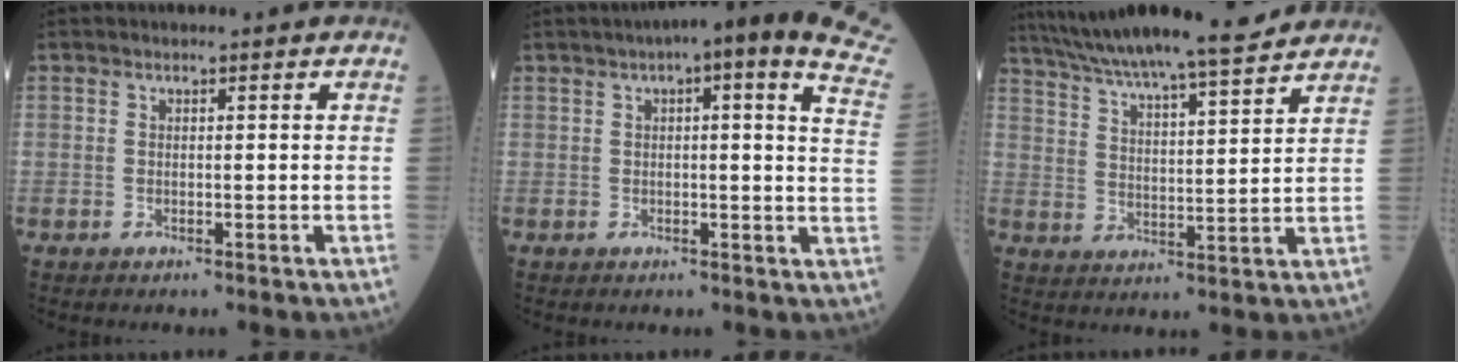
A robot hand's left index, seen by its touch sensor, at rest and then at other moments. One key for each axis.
{"total": 17.9, "fx": 12.4, "fy": 2.0, "fz": 12.8, "tx": -0.172, "ty": 0.013, "tz": 0.122}
{"total": 17.7, "fx": 15.7, "fy": 0.3, "fz": 8.0, "tx": -0.137, "ty": 0.012, "tz": 0.241}